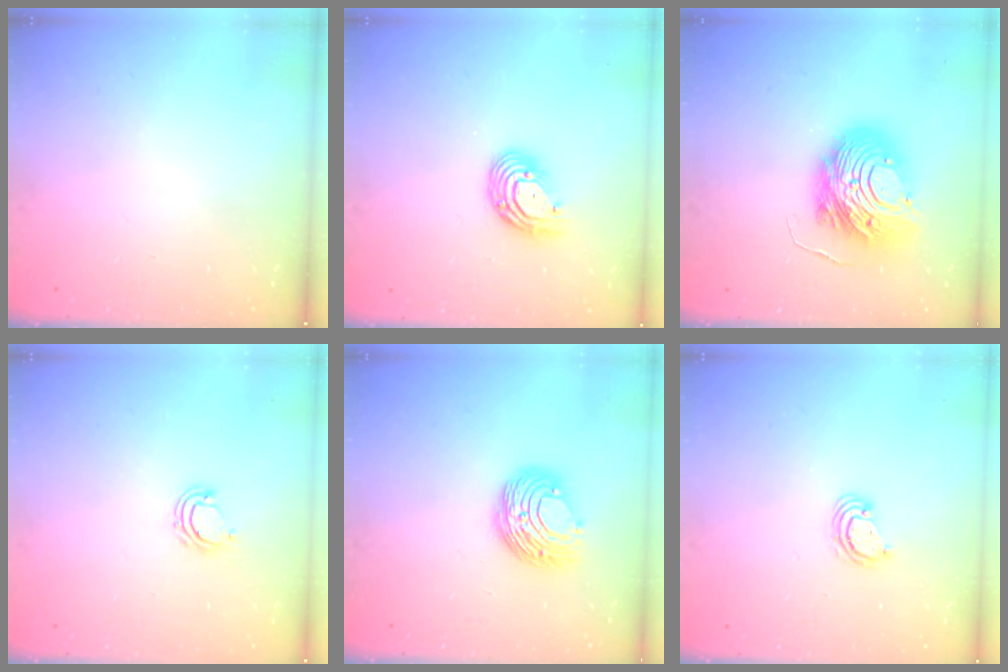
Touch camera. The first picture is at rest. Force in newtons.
{"total": 10.3, "press": 10.3, "slide": 1.0}
{"total": 14.9, "press": 14.8, "slide": 1.4}
{"total": 4.7, "press": 4.6, "slide": 0.3}
{"total": 9.2, "press": 9.2, "slide": 0.4}
{"total": 3.3, "press": 3.3, "slide": 0.2}